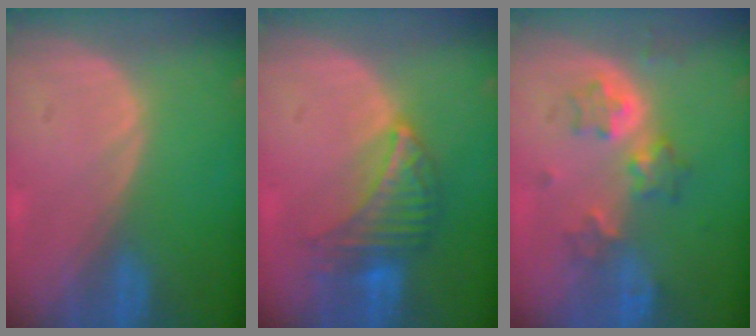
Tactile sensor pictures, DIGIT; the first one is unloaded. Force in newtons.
{"total": 6.7, "press": 6.5, "slide": 1.3}
{"total": 6.1, "press": 5.6, "slide": 2.5}